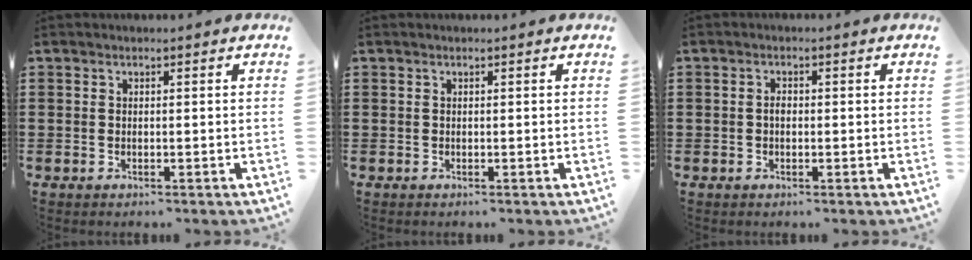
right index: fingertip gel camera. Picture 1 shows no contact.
{"total": 0.0}
{"total": 1.3, "force": [-0.1, 0.7, 1.0], "torque": [-0.021, 0.002, -0.003]}